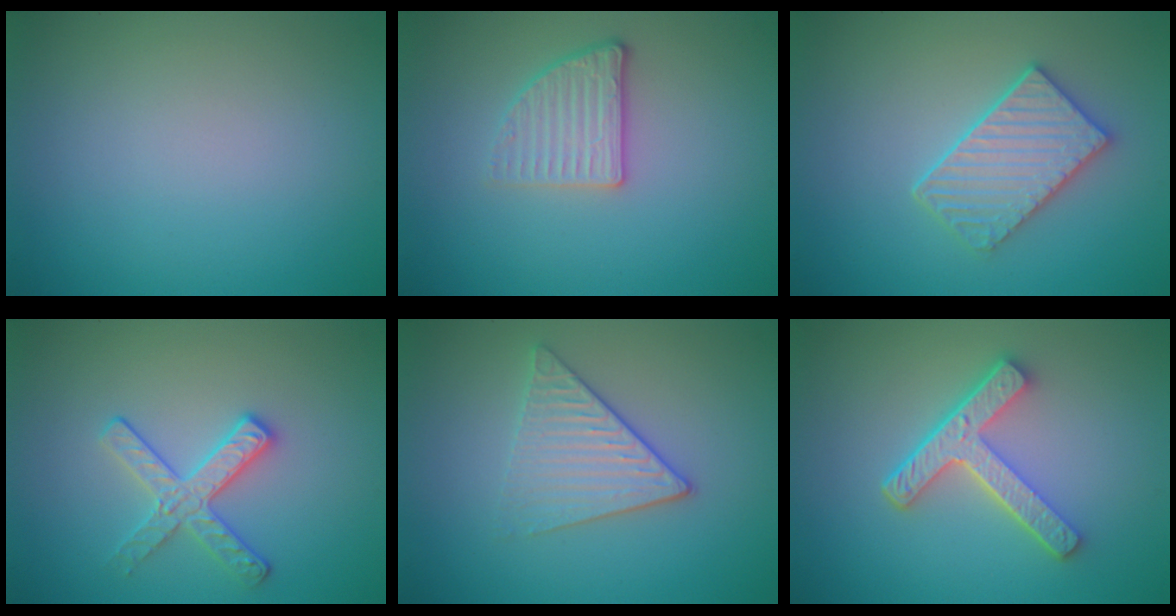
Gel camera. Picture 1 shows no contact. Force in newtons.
{"total": 2.6, "press": 2.4, "slide": 1.2}
{"total": 3.8, "press": 3.5, "slide": 1.4}
{"total": 2.8, "press": 2.7, "slide": 0.5}
{"total": 3.5, "press": 3.1, "slide": 1.5}
{"total": 5.0, "press": 3.7, "slide": 3.3}